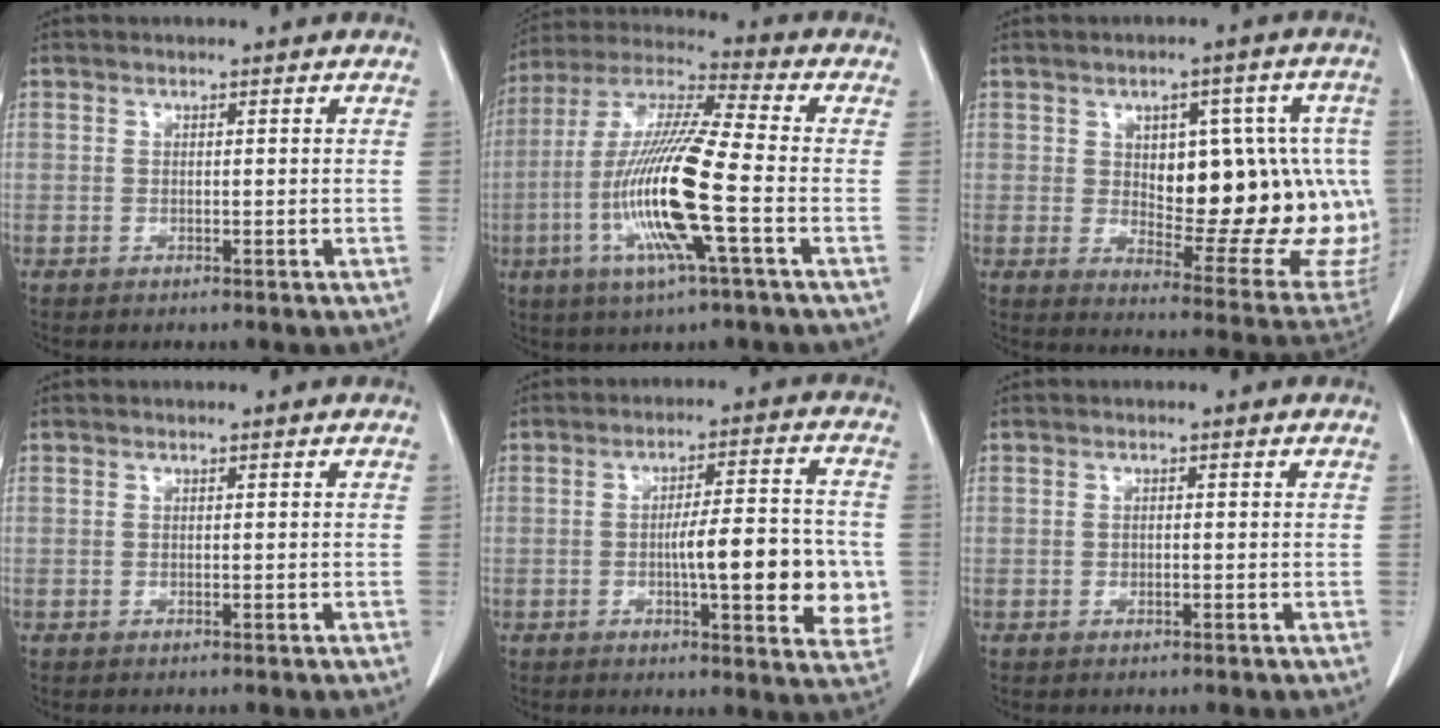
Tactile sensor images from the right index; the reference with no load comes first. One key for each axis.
{"total": 16.5, "fx": -4.2, "fy": 0.6, "fz": 16.0, "tx": -0.329, "ty": -0.011, "tz": -0.084}
{"total": 21.6, "fx": 0.7, "fy": 9.4, "fz": 19.4, "tx": -0.192, "ty": 0.019, "tz": 0.038}
{"total": 0.0}
{"total": 13.7, "fx": -1.9, "fy": 3.0, "fz": 13.2, "tx": -0.175, "ty": 0.009, "tz": -0.022}
{"total": 0.6, "fx": 0.0, "fy": 0.3, "fz": 0.5, "tx": -0.009, "ty": 0.001, "tz": 0.003}